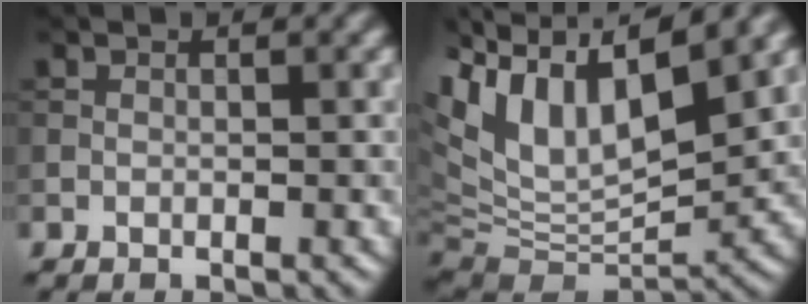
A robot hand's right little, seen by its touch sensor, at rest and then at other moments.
{"total": 12.8, "force": [4.5, 6.8, 9.8], "torque": [-0.204, 0.014, 0.089]}